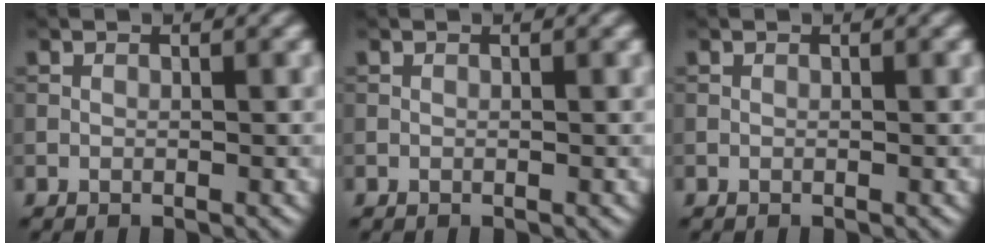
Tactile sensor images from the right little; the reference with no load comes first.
{"total": 0.0}
{"total": 0.0}